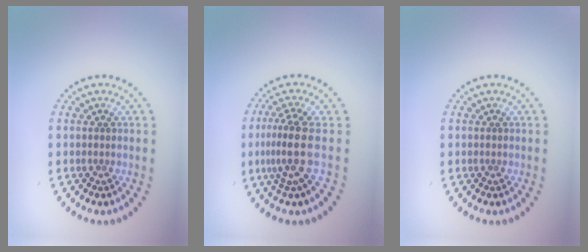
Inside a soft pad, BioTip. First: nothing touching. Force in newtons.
{"total": 3.4, "press": 2.6, "slide": 2.2}
{"total": 0.0}